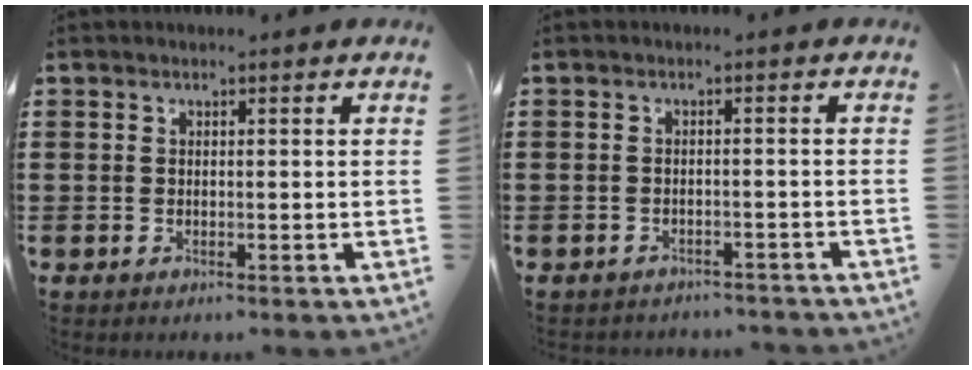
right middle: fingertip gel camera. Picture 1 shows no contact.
{"total": 1.8, "force": [-1.8, 0.4, -0.1], "torque": [-0.004, 0.003, -0.041]}